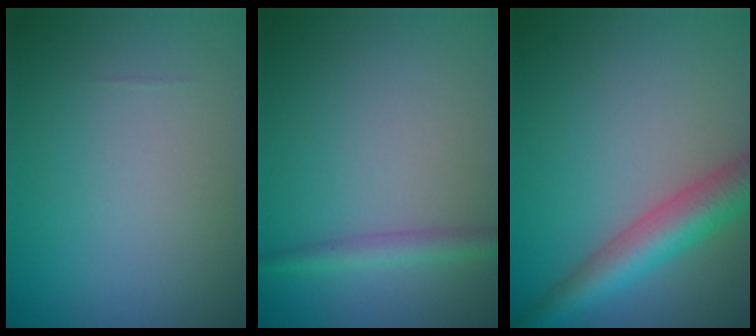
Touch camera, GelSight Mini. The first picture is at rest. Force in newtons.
{"total": 2.0, "press": 2.0, "slide": 0.0}
{"total": 5.4, "press": 5.4, "slide": 0.2}